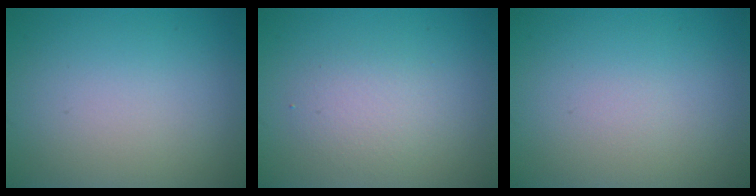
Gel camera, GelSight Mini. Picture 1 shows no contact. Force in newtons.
{"total": 2.3, "press": 2.3, "slide": 0.1}
{"total": 0.0}